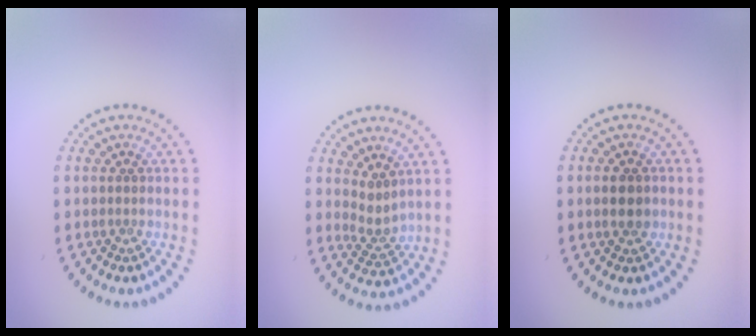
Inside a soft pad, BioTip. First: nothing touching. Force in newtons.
{"total": 2.0, "press": 1.5, "slide": 1.3}
{"total": 2.3, "press": 2.3, "slide": 0.0}